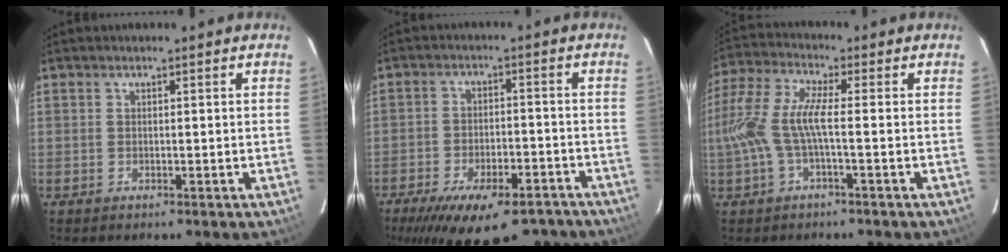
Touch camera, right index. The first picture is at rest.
{"total": 19.2, "force": [-14.3, 7.2, 10.6], "torque": [-0.198, -0.025, -0.200]}
{"total": 9.4, "force": [-1.9, 1.9, 9.0], "torque": [-0.204, 0.005, -0.037]}